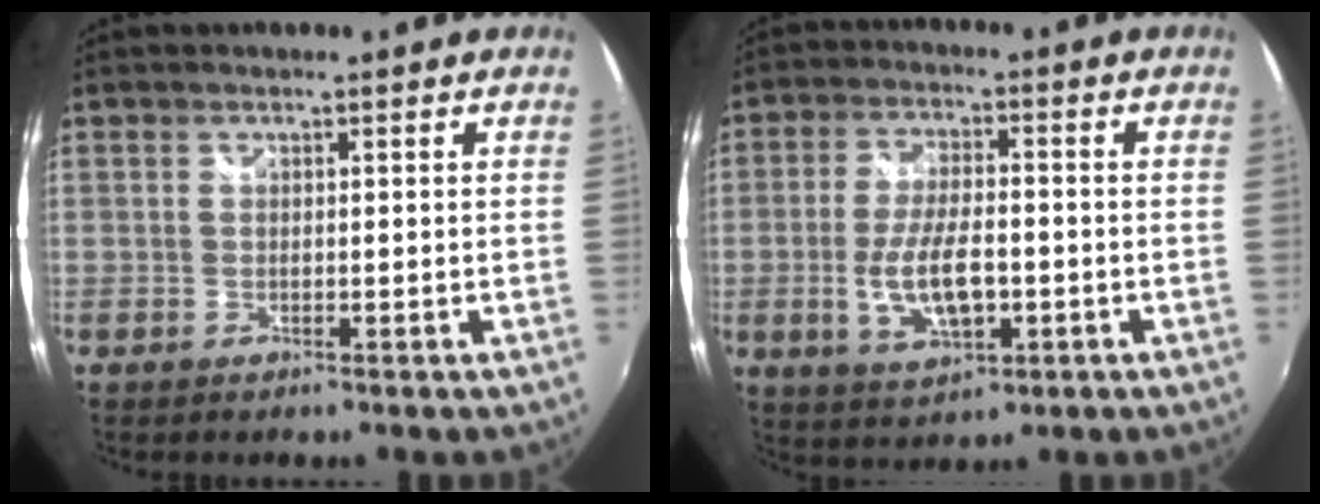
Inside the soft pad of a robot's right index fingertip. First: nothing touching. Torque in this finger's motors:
{"motor_torque": [0.43, -0.21, 0.44, 0.12]}